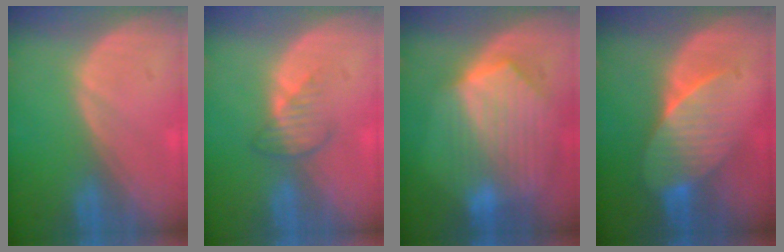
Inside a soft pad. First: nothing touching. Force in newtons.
{"total": 3.0, "press": 2.8, "slide": 1.1}
{"total": 9.4, "press": 8.3, "slide": 4.4}
{"total": 7.4, "press": 6.9, "slide": 2.6}